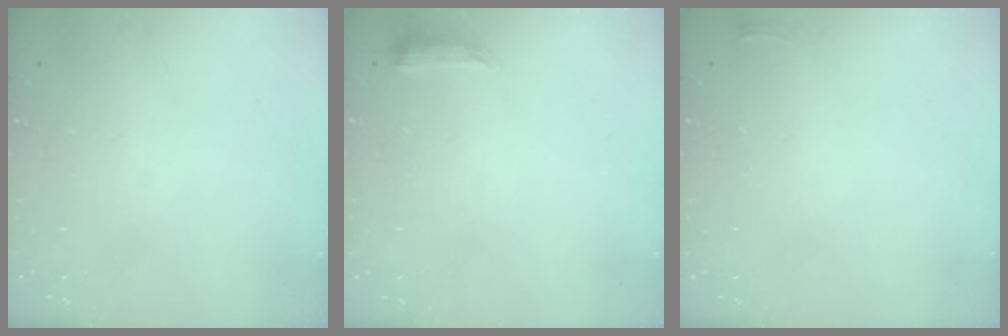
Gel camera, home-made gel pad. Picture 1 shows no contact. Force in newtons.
{"total": 6.6, "press": 6.6, "slide": 0.6}
{"total": 2.6, "press": 2.6, "slide": 0.6}